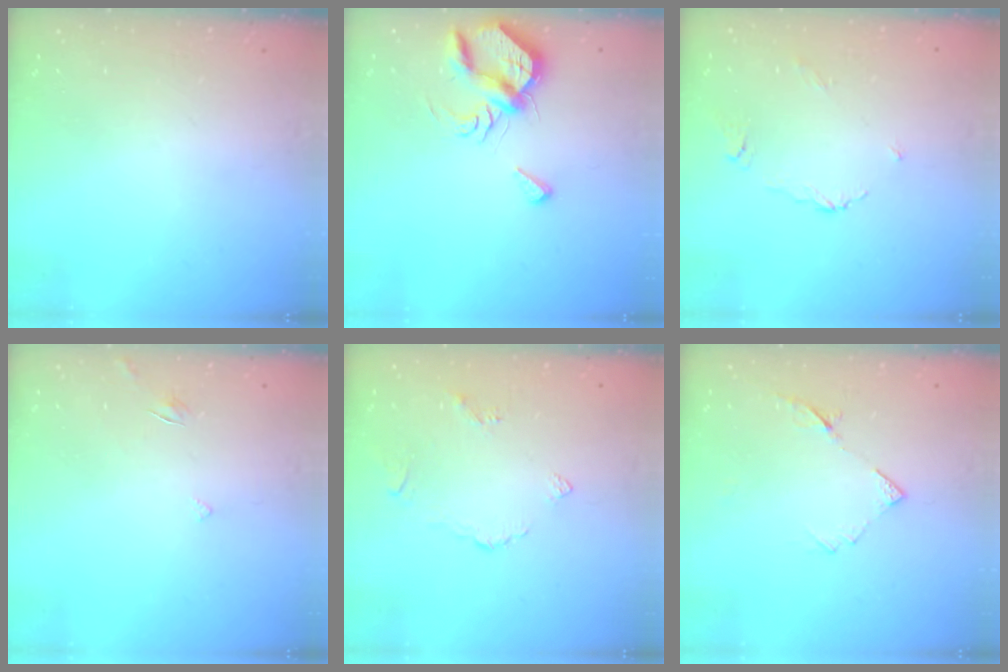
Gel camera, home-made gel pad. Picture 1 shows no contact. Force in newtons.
{"total": 7.3, "press": 7.2, "slide": 0.7}
{"total": 4.2, "press": 4.1, "slide": 0.5}
{"total": 2.8, "press": 2.8, "slide": 0.3}
{"total": 3.4, "press": 3.4, "slide": 0.6}
{"total": 6.5, "press": 6.4, "slide": 0.9}